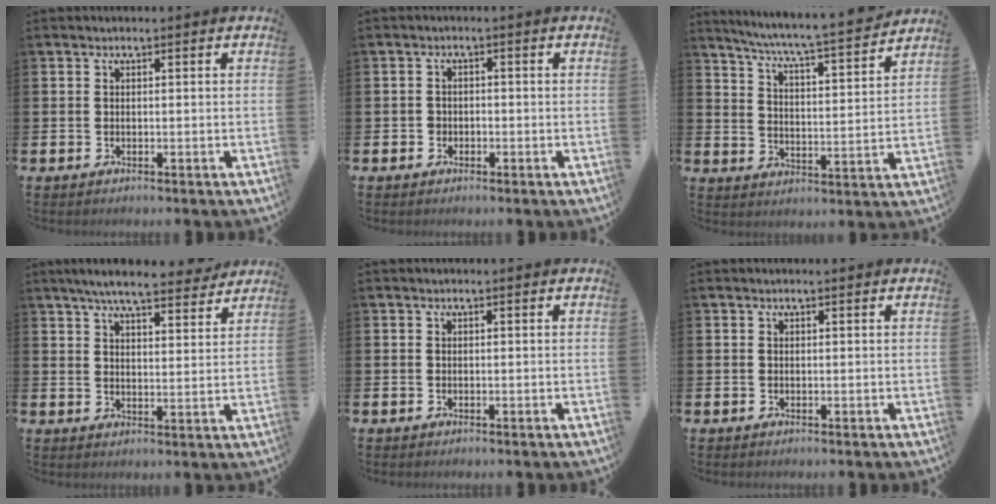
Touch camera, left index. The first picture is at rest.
{"total": 1.3, "force": [-0.6, 1.2, 0.3], "torque": [-0.005, 0.004, -0.015]}
{"total": 6.8, "force": [6.4, -0.2, 2.3], "torque": [-0.075, -0.053, 0.106]}
{"total": 6.9, "force": [6.4, 0.9, 2.4], "torque": [-0.050, -0.034, 0.109]}
{"total": 0.0}
{"total": 0.0}